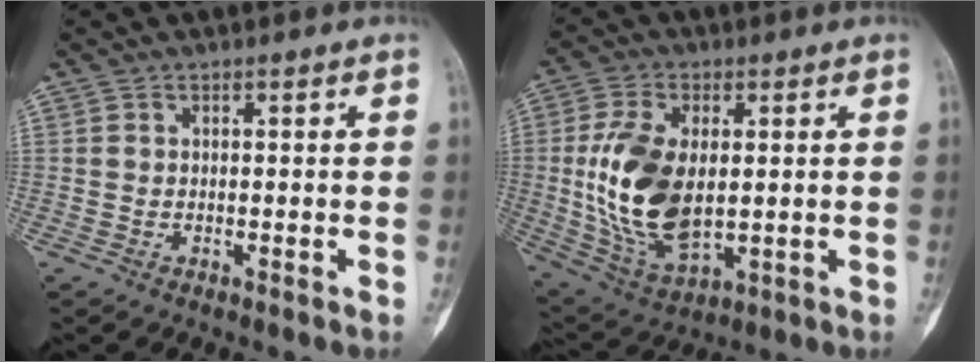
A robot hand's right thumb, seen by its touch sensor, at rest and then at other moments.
{"total": 16.0, "force": [0.4, 8.7, 13.4], "torque": [-0.265, -0.011, 0.021]}